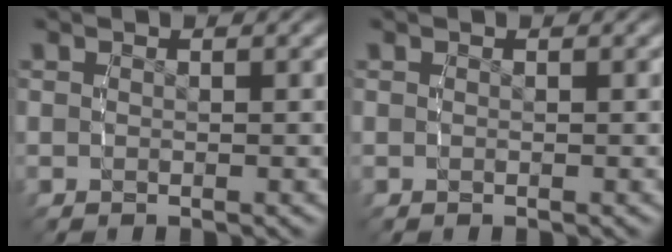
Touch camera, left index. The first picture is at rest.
{"total": 0.0}